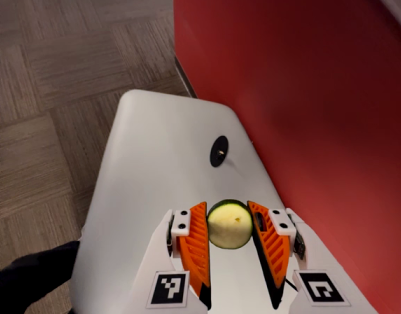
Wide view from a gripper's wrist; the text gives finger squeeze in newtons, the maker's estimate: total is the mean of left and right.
{"total": 10.3, "left": 10.8, "right": 9.8}